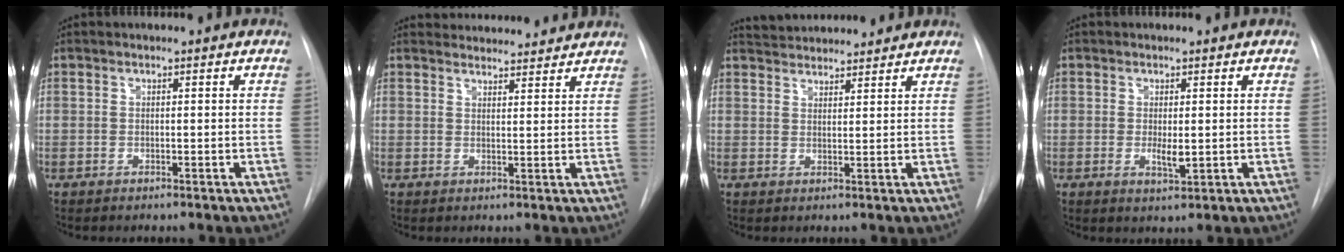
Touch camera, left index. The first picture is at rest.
{"total": 9.1, "force": [8.9, 1.8, 1.1], "torque": [-0.004, 0.020, 0.106]}
{"total": 7.4, "force": [7.1, 1.3, 1.4], "torque": [-0.024, 0.029, 0.106]}
{"total": 2.3, "force": [0.0, 0.7, 2.2], "torque": [-0.041, -0.007, 0.004]}